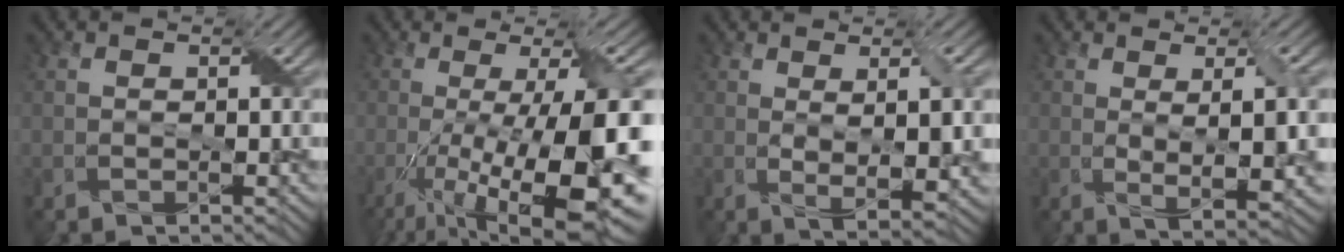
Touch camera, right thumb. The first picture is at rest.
{"total": 16.9, "force": [-4.8, 4.1, 15.6], "torque": [-0.242, -0.010, -0.067]}
{"total": 4.9, "force": [1.2, 1.2, 4.6], "torque": [-0.083, -0.008, 0.027]}
{"total": 5.4, "force": [0.9, 1.1, 5.2], "torque": [-0.089, -0.007, 0.021]}